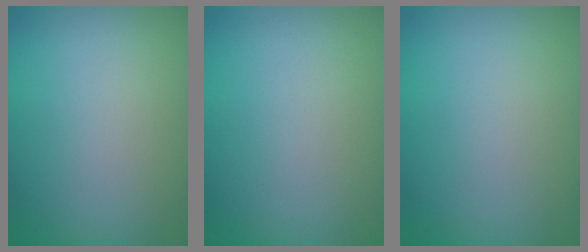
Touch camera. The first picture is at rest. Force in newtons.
{"total": 0.0}
{"total": 0.0}